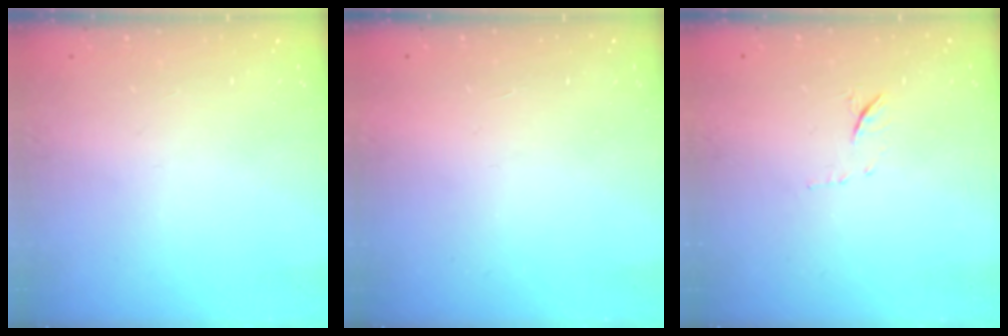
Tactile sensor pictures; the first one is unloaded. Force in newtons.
{"total": 1.7, "press": 1.6, "slide": 0.1}
{"total": 6.1, "press": 5.9, "slide": 1.5}